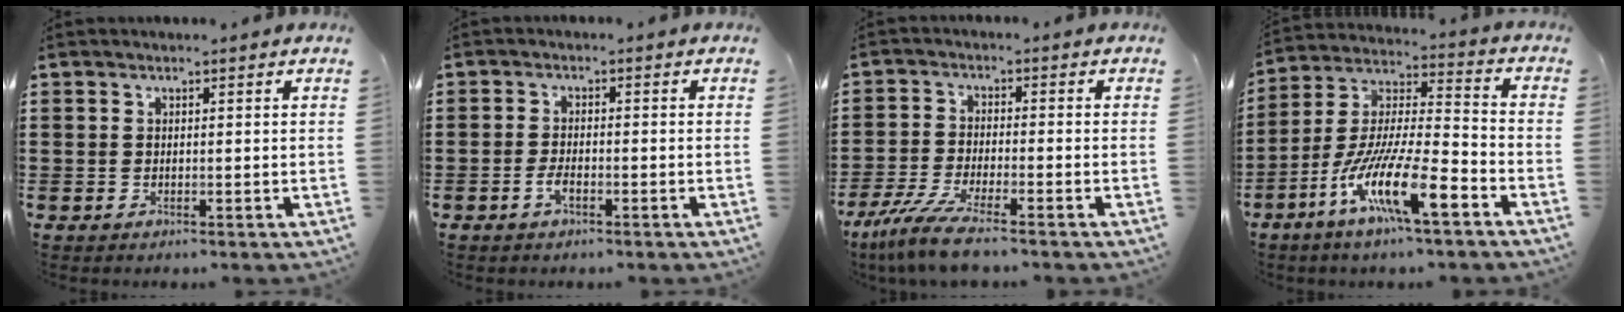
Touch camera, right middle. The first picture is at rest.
{"total": 2.3, "force": [-1.1, 0.7, 1.8], "torque": [-0.047, -0.003, -0.027]}
{"total": 6.7, "force": [-5.4, 0.3, 4.0], "torque": [-0.096, -0.018, -0.106]}
{"total": 13.7, "force": [-8.5, 2.1, 10.5], "torque": [-0.221, -0.004, -0.168]}